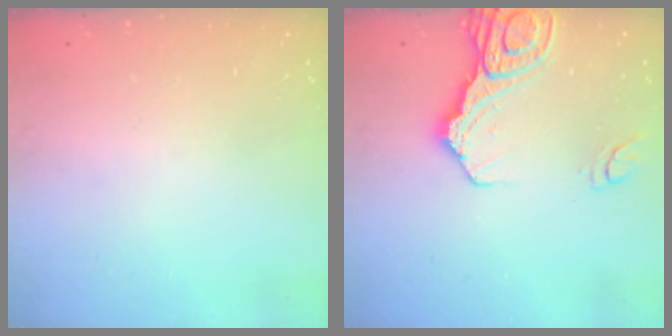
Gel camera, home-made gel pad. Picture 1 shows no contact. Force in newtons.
{"total": 14.2, "press": 14.1, "slide": 1.7}